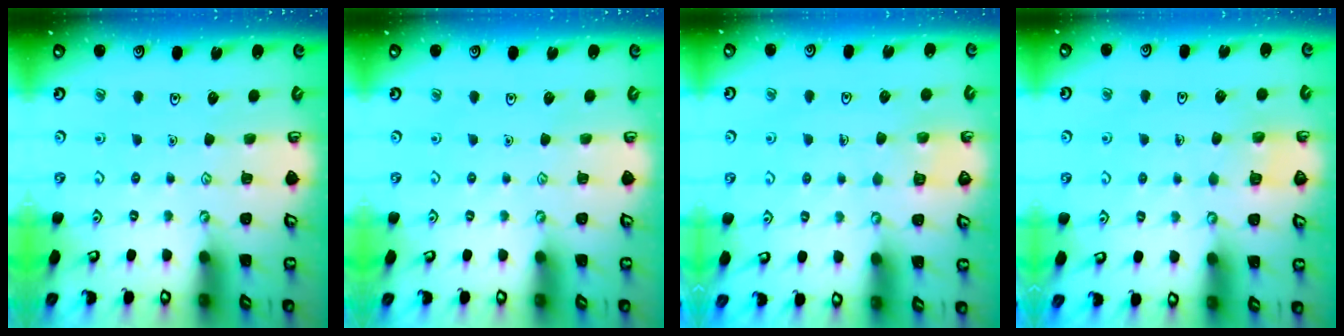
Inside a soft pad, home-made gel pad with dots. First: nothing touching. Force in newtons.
{"total": 0.0}
{"total": 2.9, "press": 2.9, "slide": 0.2}
{"total": 2.7, "press": 2.7, "slide": 0.1}